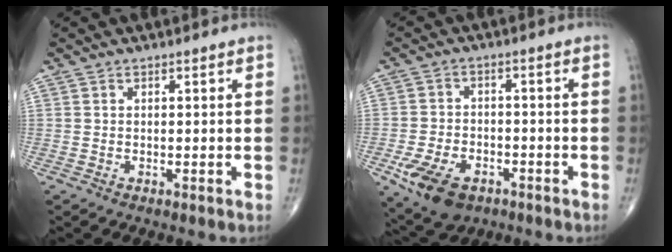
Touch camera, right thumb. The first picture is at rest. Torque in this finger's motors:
{"motor_torque": [1.41, 1.23, 0.81, -0.57, 0.27]}